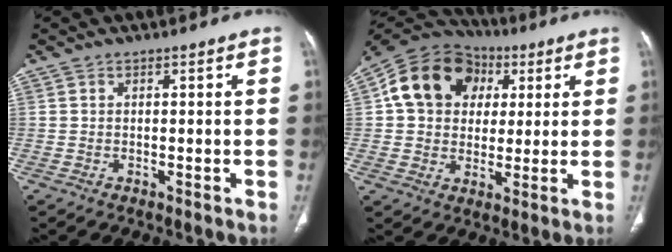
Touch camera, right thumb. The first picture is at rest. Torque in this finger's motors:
{"motor_torque": [0.75, 2.83, 0.71, -0.63, 0.12]}